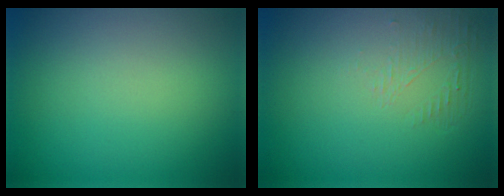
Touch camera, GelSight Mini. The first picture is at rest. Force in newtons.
{"total": 1.3, "press": 0.0, "slide": 1.3}